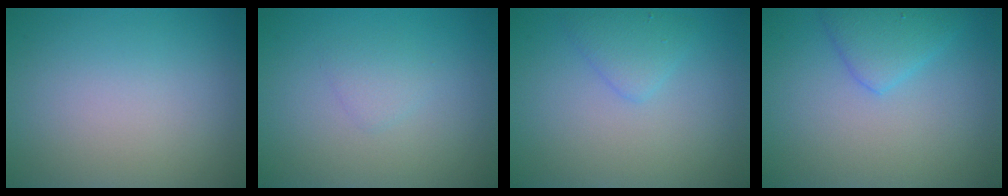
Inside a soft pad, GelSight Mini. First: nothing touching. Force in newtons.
{"total": 1.1, "press": 1.1, "slide": 0.0}
{"total": 1.9, "press": 1.9, "slide": 0.0}
{"total": 2.8, "press": 2.8, "slide": 0.2}